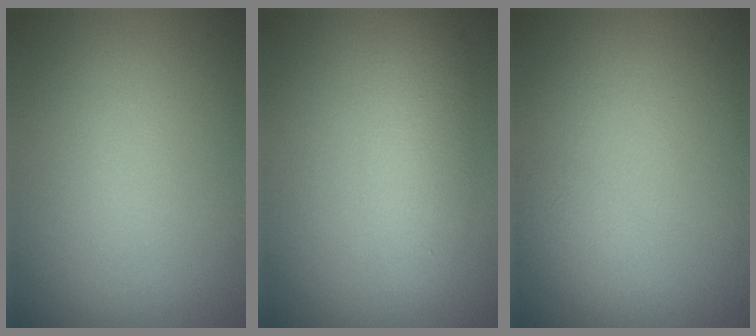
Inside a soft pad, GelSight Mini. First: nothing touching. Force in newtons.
{"total": 3.7, "press": 3.6, "slide": 0.2}
{"total": 1.4, "press": 1.4, "slide": 0.1}